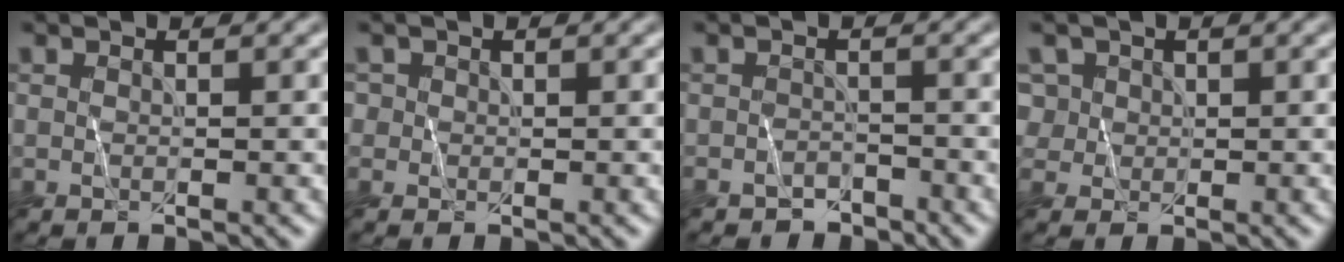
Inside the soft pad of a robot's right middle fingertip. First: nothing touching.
{"total": 0.6, "force": [0.1, 0.6, -0.1], "torque": [0.005, 0.004, -0.003]}
{"total": 1.8, "force": [-1.7, 0.6, -0.1], "torque": [0.005, 0.006, -0.030]}
{"total": 2.9, "force": [1.3, 2.4, 1.0], "torque": [-0.028, 0.009, 0.033]}